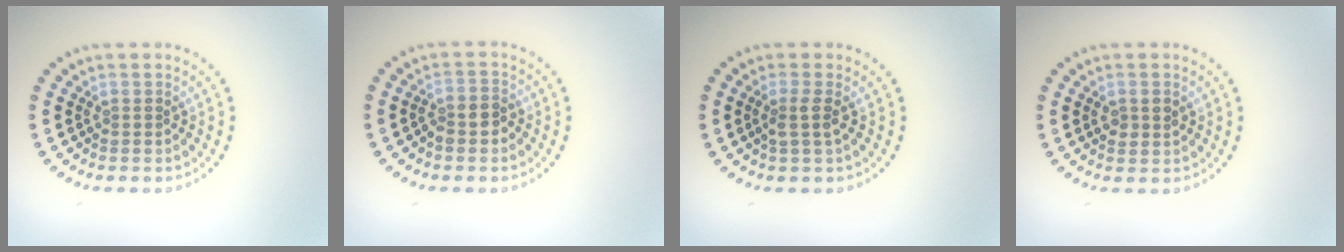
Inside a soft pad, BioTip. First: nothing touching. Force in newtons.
{"total": 2.1, "press": 1.8, "slide": 1.1}
{"total": 1.6, "press": 1.2, "slide": 1.0}
{"total": 1.5, "press": 1.5, "slide": 0.1}